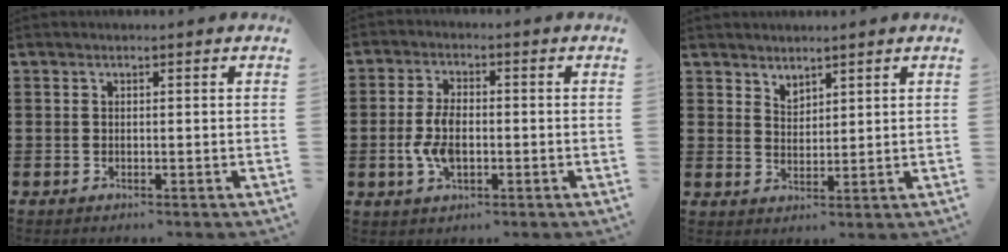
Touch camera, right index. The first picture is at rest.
{"total": 5.6, "force": [-0.9, 3.0, 4.6], "torque": [-0.113, -0.004, -0.022]}
{"total": 2.6, "force": [2.4, 0.8, -0.3], "torque": [-0.001, -0.001, 0.047]}